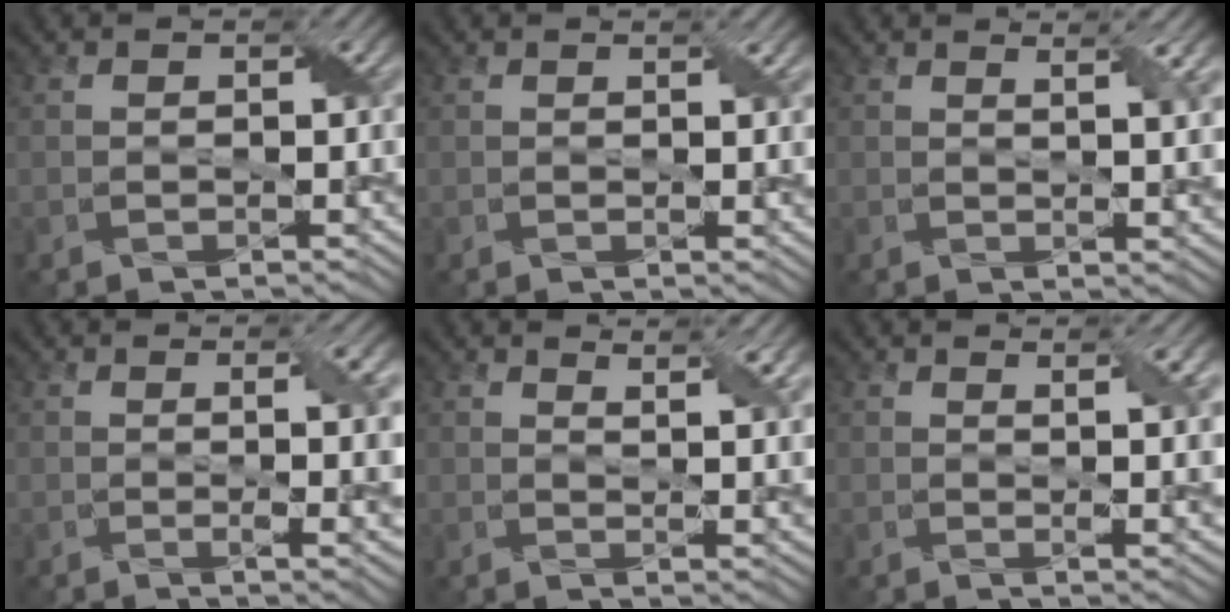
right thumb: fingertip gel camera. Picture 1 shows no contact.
{"total": 1.8, "force": [0.6, 0.2, 1.7], "torque": [-0.027, 0.002, 0.011]}
{"total": 4.2, "force": [1.9, 0.8, 3.7], "torque": [-0.059, 0.005, 0.031]}
{"total": 6.8, "force": [0.2, 1.5, 6.6], "torque": [-0.087, 0.002, 0.009]}
{"total": 5.1, "force": [3.4, 0.9, 3.7], "torque": [-0.061, 0.005, 0.058]}
{"total": 5.1, "force": [1.7, 0.9, 4.8], "torque": [-0.072, 0.003, 0.032]}